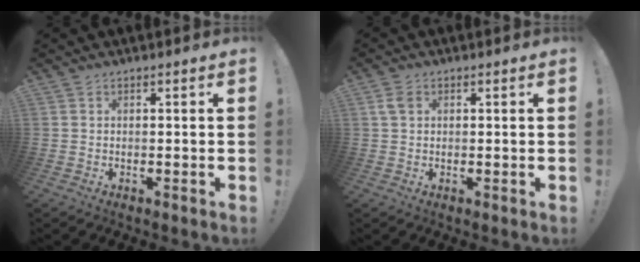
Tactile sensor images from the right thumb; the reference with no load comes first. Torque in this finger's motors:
{"motor_torque": [0.26, 0.65, 0.37, 0.12, 0.04]}